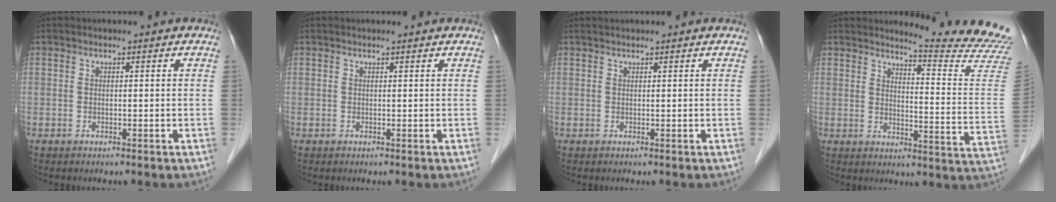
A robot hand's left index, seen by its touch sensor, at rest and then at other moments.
{"total": 1.2, "force": [1.1, -0.1, 0.5], "torque": [-0.010, 0.005, 0.017]}
{"total": 2.6, "force": [2.4, 0.0, 1.1], "torque": [-0.011, 0.029, 0.038]}
{"total": 15.2, "force": [14.8, -2.3, 2.5], "torque": [-0.038, -0.141, 0.161]}